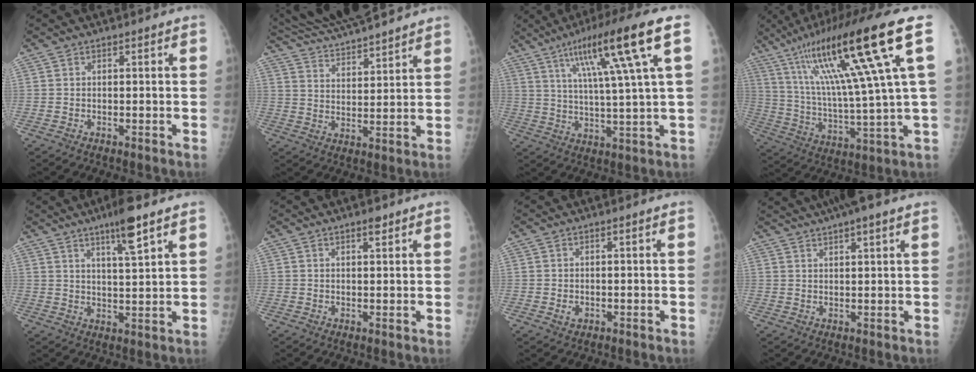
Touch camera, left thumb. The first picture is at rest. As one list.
[{"total": 15.5, "force": [14.2, 1.8, 5.8], "torque": [-0.093, -0.022, 0.234]}, {"total": 15.9, "force": [6.8, 0.5, 14.4], "torque": [-0.239, -0.008, 0.109]}, {"total": 23.2, "force": [10.0, 2.1, 20.9], "torque": [-0.365, -0.012, 0.166]}, {"total": 7.6, "force": [4.8, 0.7, 5.9], "torque": [-0.099, -0.027, 0.082]}, {"total": 1.9, "force": [1.3, 0.5, 1.2], "torque": [-0.014, -0.007, 0.020]}, {"total": 1.2, "force": [-0.2, 0.8, 0.8], "torque": [-0.008, 0.000, 0.000]}, {"total": 7.6, "force": [5.6, 0.9, 5.1], "torque": [-0.075, 0.017, 0.086]}]